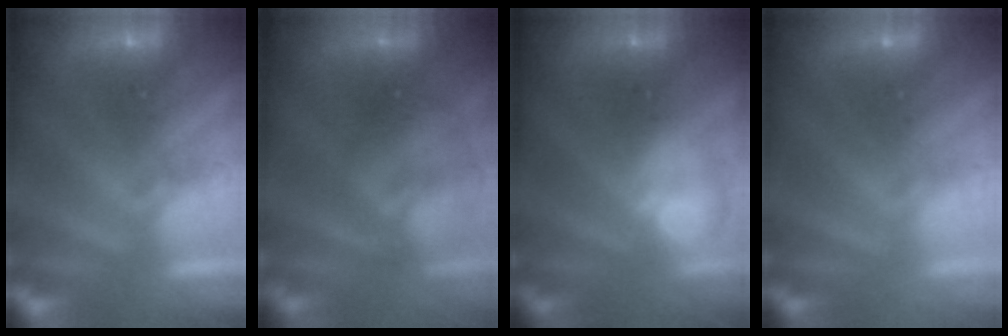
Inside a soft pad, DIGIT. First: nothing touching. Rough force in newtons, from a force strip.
{"total": 2.3}
{"total": 2.3}
{"total": 3.4}